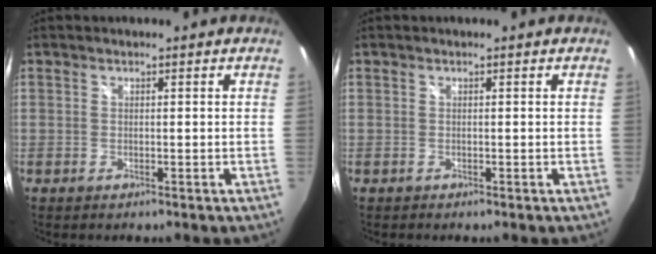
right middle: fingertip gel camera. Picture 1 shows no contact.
{"total": 0.0}